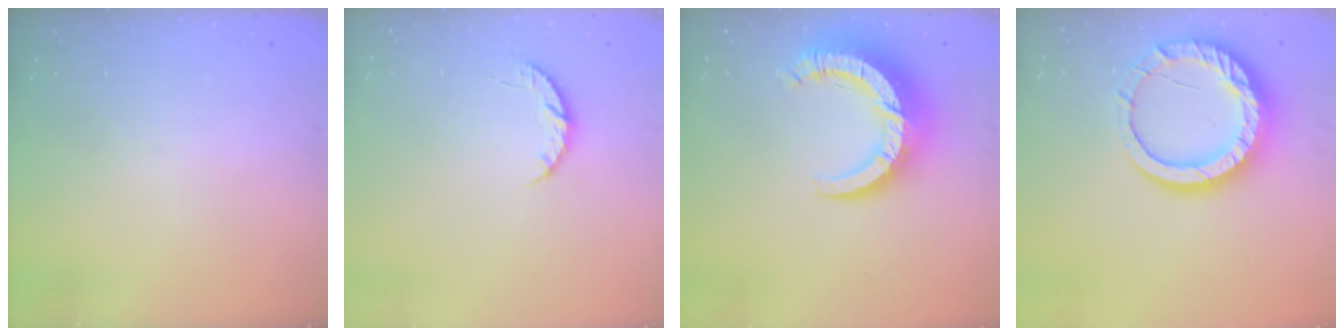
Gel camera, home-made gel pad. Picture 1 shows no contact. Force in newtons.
{"total": 5.0, "press": 4.9, "slide": 0.6}
{"total": 11.6, "press": 11.5, "slide": 1.3}
{"total": 16.2, "press": 16.1, "slide": 1.2}